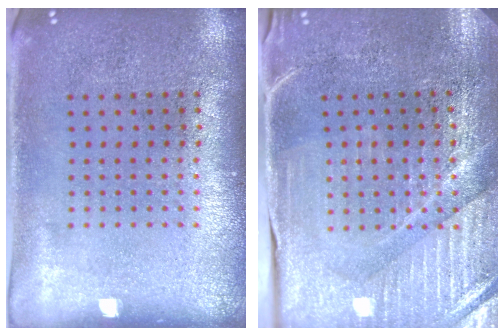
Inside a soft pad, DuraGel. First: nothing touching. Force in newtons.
{"total": 3.8, "press": 3.8, "slide": 0.5}